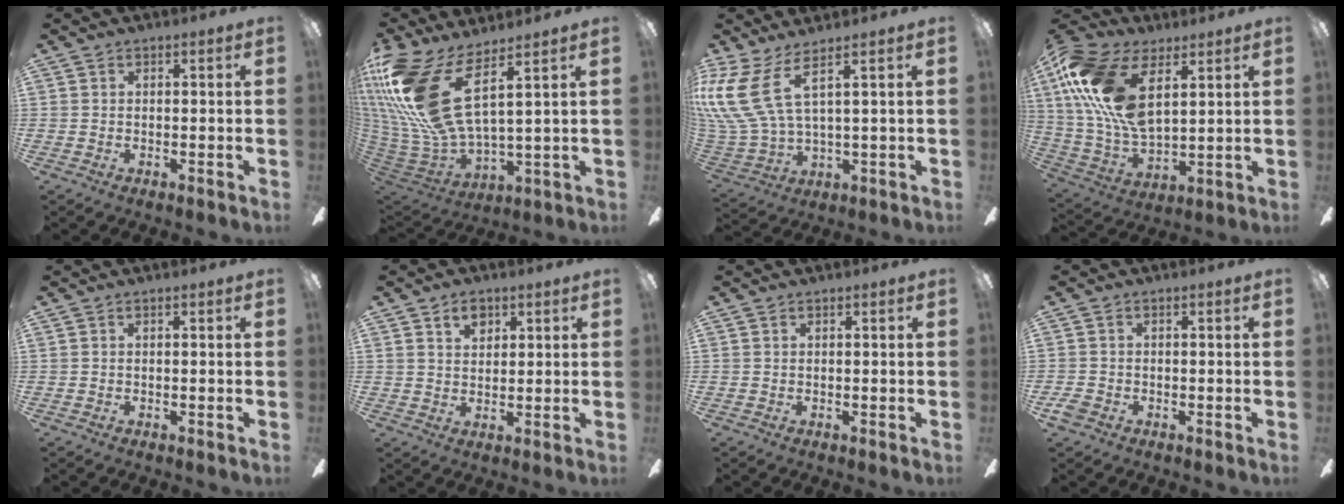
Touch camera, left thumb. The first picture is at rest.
{"total": 21.7, "force": [10.0, 8.1, 17.5], "torque": [-0.376, -0.065, 0.176]}
{"total": 15.1, "force": [7.4, 6.5, 11.4], "torque": [-0.270, -0.039, 0.131]}
{"total": 20.7, "force": [8.4, 11.0, 15.4], "torque": [-0.351, -0.023, 0.145]}
{"total": 0.0}
{"total": 5.0, "force": [2.9, 3.2, 2.5], "torque": [-0.035, 0.001, 0.048]}
{"total": 0.0}
{"total": 2.5, "force": [-1.2, 1.8, 1.1], "torque": [-0.024, 0.006, -0.025]}